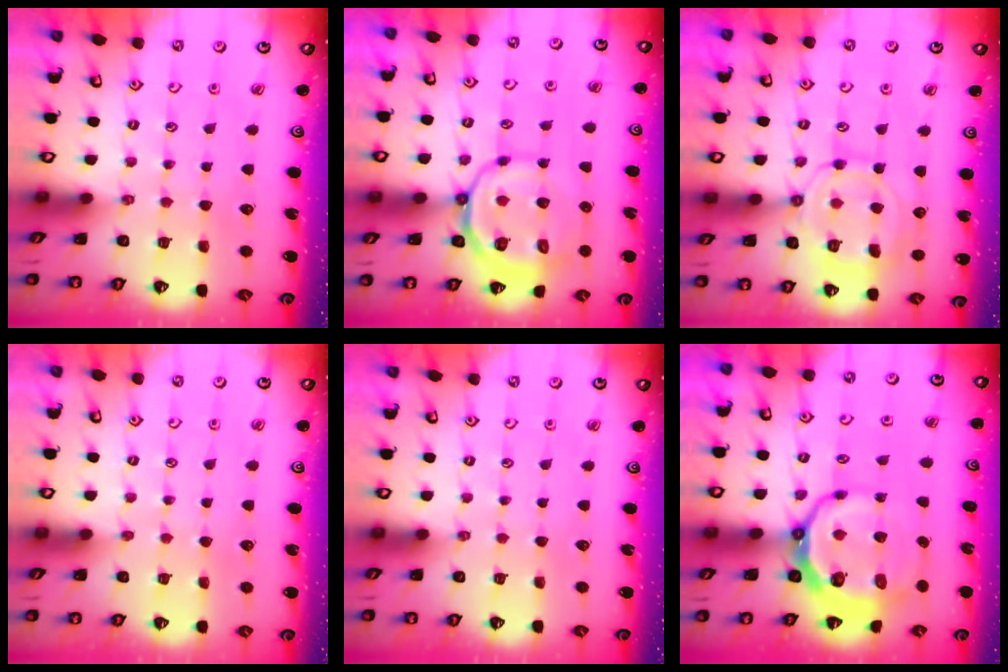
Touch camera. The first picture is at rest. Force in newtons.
{"total": 11.6, "press": 11.3, "slide": 2.7}
{"total": 12.5, "press": 12.4, "slide": 1.3}
{"total": 0.8, "press": 0.8, "slide": 0.1}
{"total": 0.0}
{"total": 11.5, "press": 10.7, "slide": 4.2}